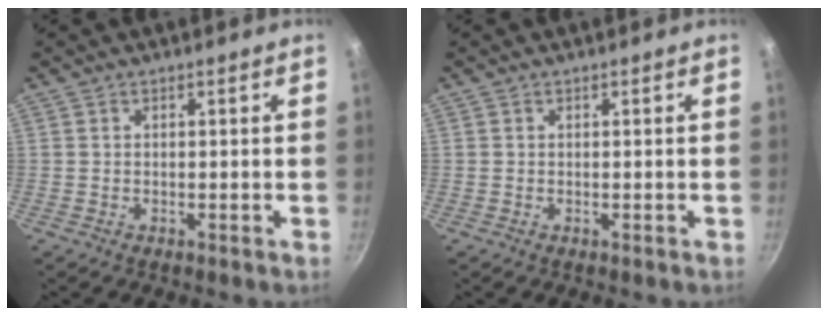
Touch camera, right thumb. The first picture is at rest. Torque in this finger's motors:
{"motor_torque": [-0.30, 0.55, -0.14, 0.25, 0.02]}